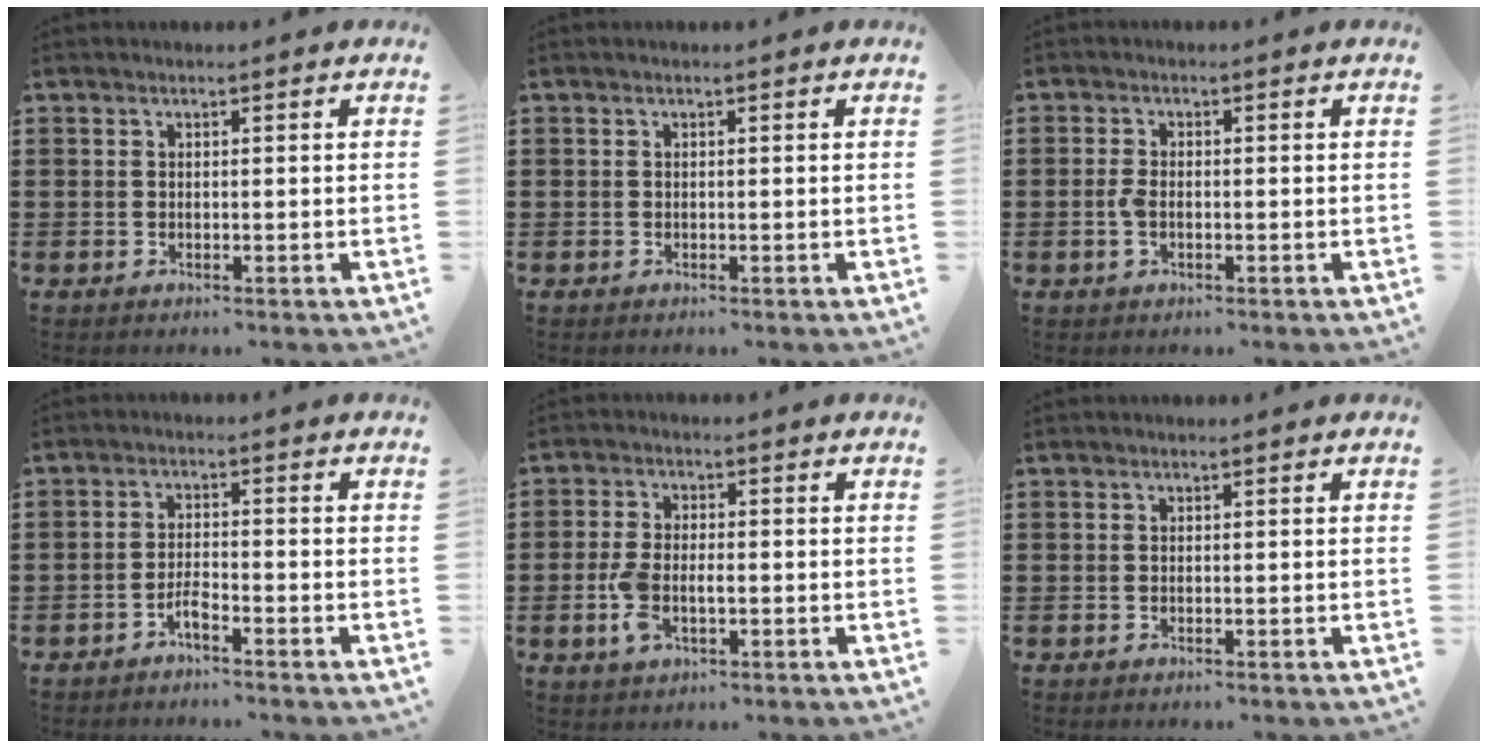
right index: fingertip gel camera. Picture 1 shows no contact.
{"total": 0.0}
{"total": 2.3, "force": [-0.6, 1.1, 2.0], "torque": [-0.053, -0.005, -0.016]}
{"total": 2.5, "force": [-2.0, 0.4, 1.4], "torque": [-0.036, 0.003, -0.040]}
{"total": 4.8, "force": [-1.1, 2.5, 3.9], "torque": [-0.098, -0.005, -0.026]}
{"total": 0.0}